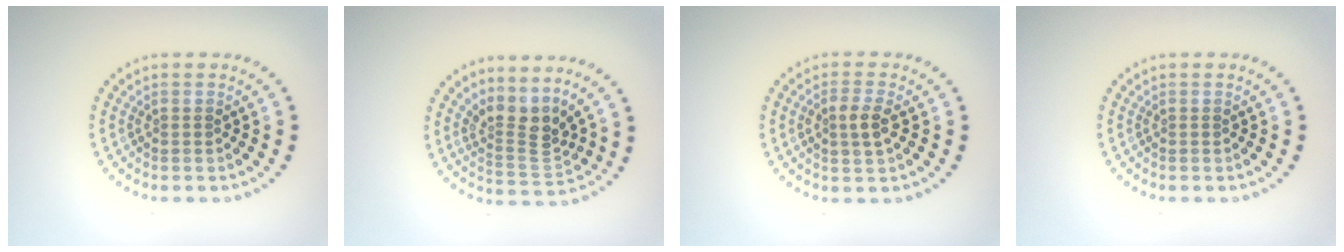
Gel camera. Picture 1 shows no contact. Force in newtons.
{"total": 3.3, "press": 2.3, "slide": 2.3}
{"total": 2.1, "press": 2.1, "slide": 0.4}
{"total": 0.0}